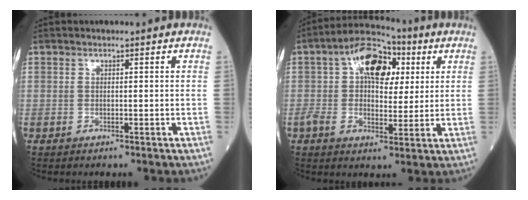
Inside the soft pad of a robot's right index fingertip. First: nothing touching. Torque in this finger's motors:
{"motor_torque": [0.41, -0.18, 0.18, 0.04]}